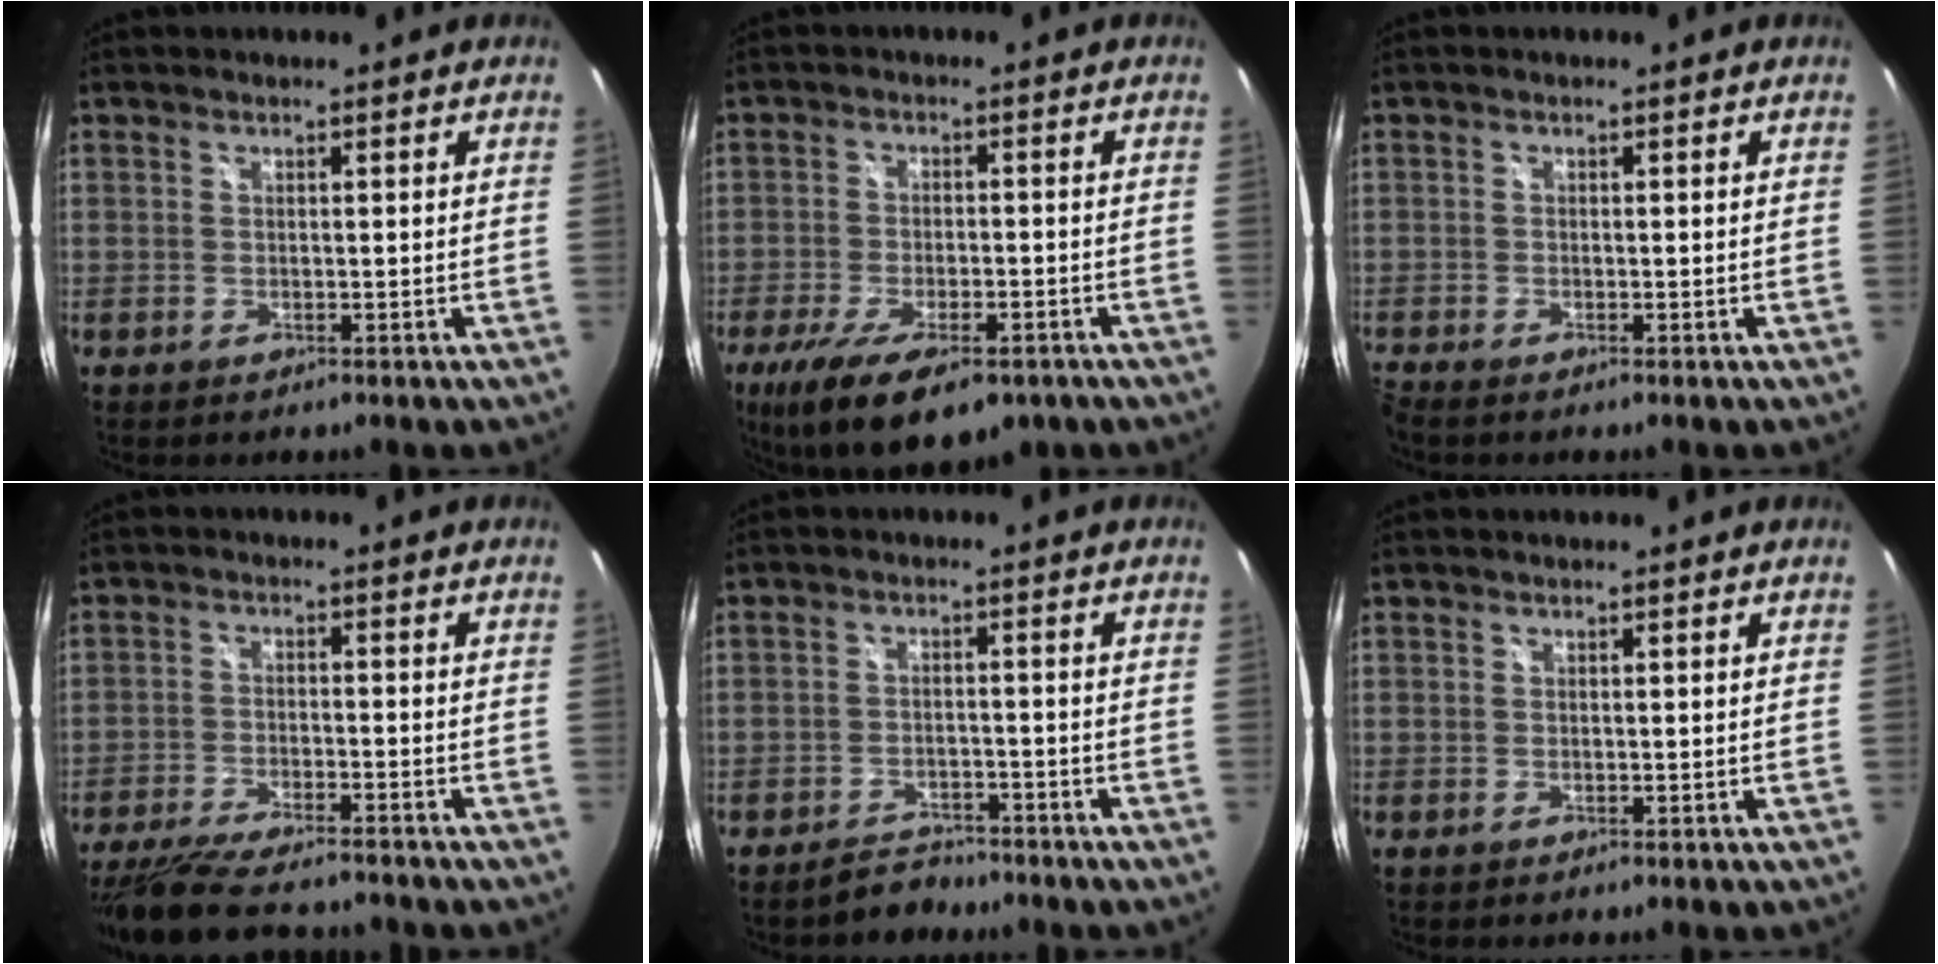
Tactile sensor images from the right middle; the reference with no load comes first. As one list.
[{"total": 15.6, "force": [-9.8, 6.0, 10.5], "torque": [-0.211, -0.047, -0.152]}, {"total": 1.6, "force": [-1.5, 0.2, 0.5], "torque": [-0.018, -0.009, -0.031]}, {"total": 14.5, "force": [-12.6, 2.3, 6.6], "torque": [-0.145, -0.034, -0.205]}, {"total": 4.6, "force": [-4.1, 1.9, 0.5], "torque": [-0.021, 0.005, -0.062]}, {"total": 0.0}]